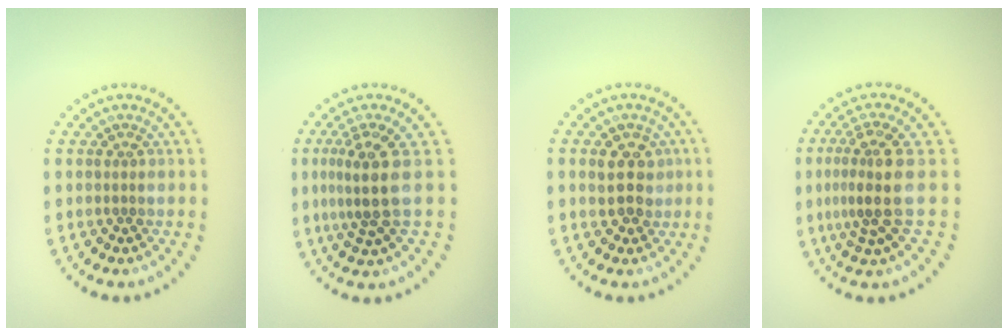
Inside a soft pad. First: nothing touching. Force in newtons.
{"total": 3.3, "press": 2.5, "slide": 2.2}
{"total": 3.0, "press": 2.9, "slide": 0.9}
{"total": 3.8, "press": 2.8, "slide": 2.6}